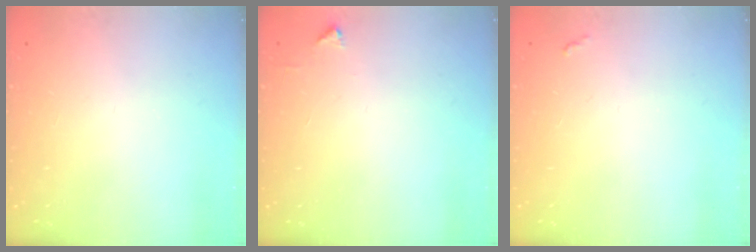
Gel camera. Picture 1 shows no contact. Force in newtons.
{"total": 2.1, "press": 2.1, "slide": 0.3}
{"total": 2.8, "press": 2.8, "slide": 0.4}